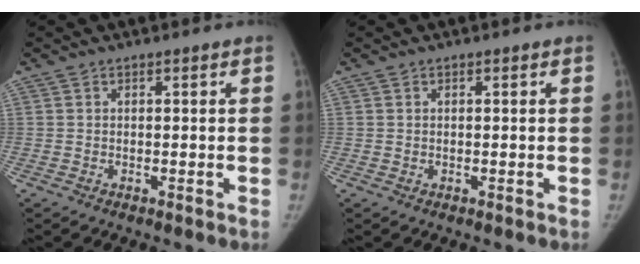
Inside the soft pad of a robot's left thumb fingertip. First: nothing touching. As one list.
[{"total": 0.0}]